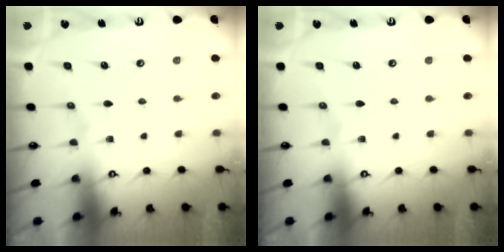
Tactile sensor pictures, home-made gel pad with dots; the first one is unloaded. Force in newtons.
{"total": 0.0}